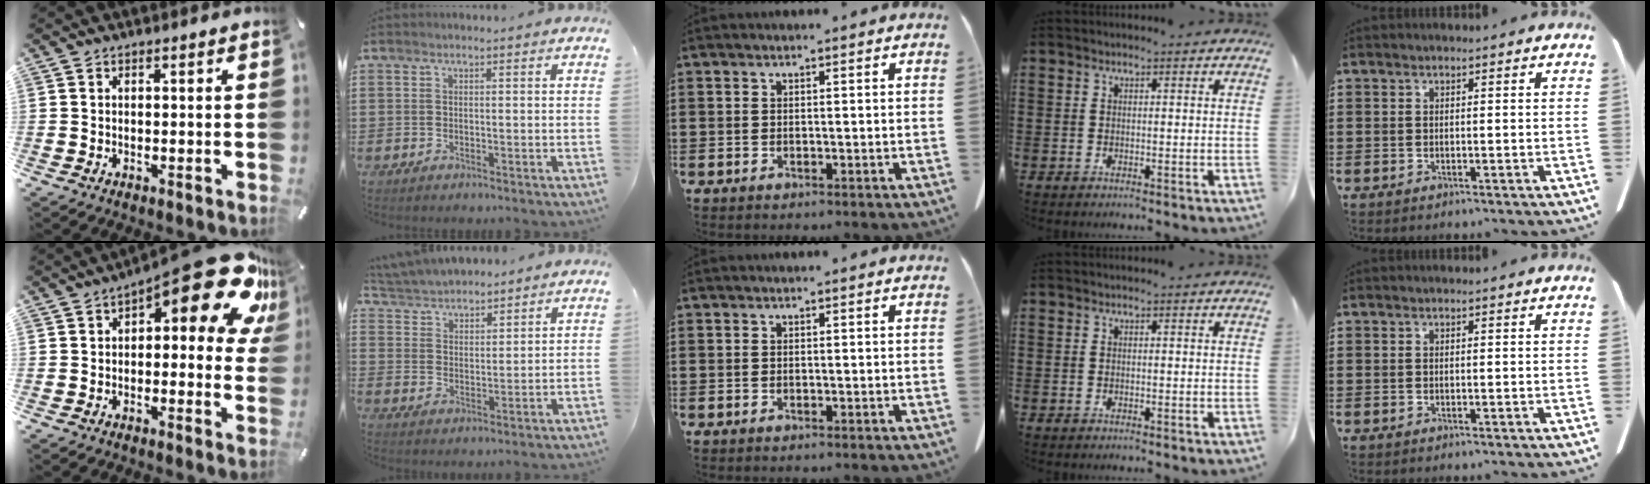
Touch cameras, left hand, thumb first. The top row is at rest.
{"thumb": {"total": 20.9, "force": [10.6, 8.1, 16.1], "torque": [-0.204, -0.075, 0.175]}, "index": {"total": 4.9, "force": [4.8, 1.0, 0.1], "torque": [-0.024, -0.016, 0.087]}}